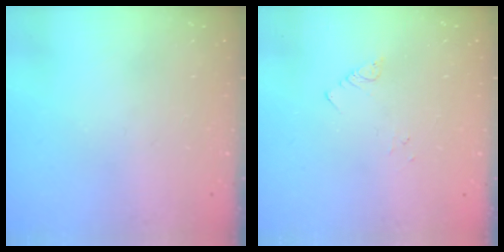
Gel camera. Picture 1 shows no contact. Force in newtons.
{"total": 1.9, "press": 1.9, "slide": 0.2}